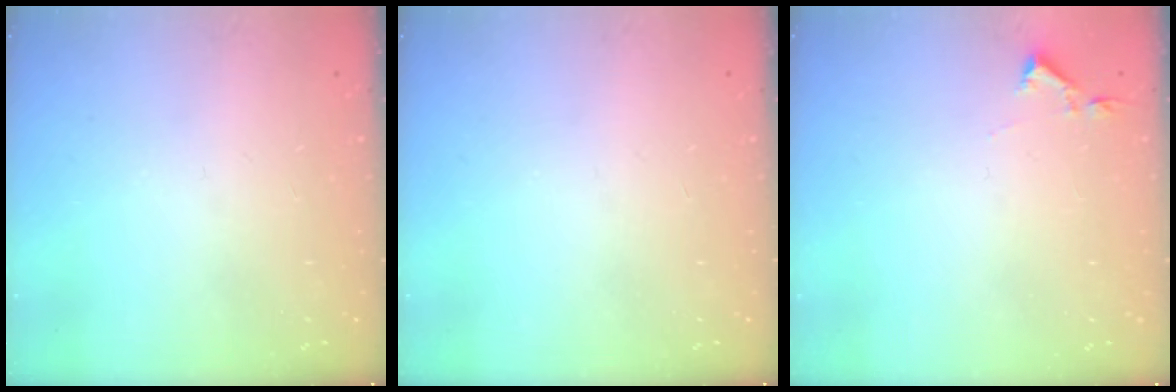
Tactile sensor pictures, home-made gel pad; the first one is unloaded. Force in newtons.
{"total": 0.0}
{"total": 2.9, "press": 2.9, "slide": 0.5}